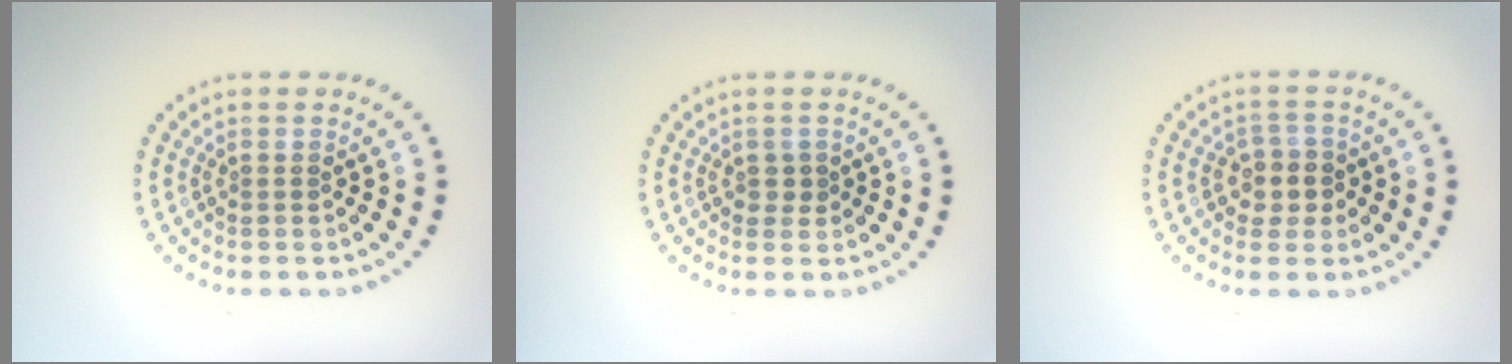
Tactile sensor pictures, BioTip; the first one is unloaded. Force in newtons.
{"total": 1.0, "press": 0.9, "slide": 0.3}
{"total": 2.3, "press": 2.1, "slide": 0.8}